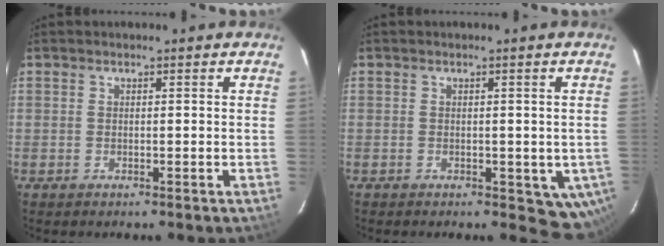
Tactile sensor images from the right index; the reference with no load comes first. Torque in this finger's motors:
{"motor_torque": [0.48, -0.30, 0.13, -0.06]}